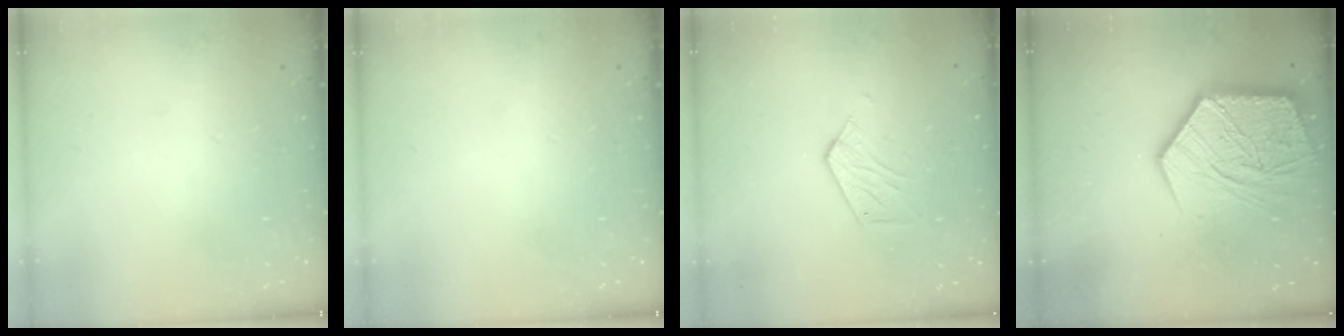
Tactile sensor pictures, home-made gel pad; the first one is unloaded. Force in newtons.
{"total": 0.0}
{"total": 5.3, "press": 5.3, "slide": 0.4}
{"total": 22.6, "press": 22.5, "slide": 2.1}